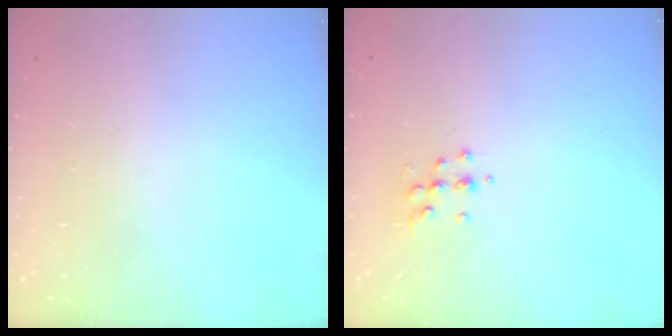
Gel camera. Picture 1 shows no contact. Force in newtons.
{"total": 4.8, "press": 4.7, "slide": 0.5}